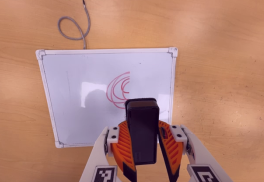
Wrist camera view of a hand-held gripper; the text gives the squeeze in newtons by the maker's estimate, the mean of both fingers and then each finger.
{"total": 11.9, "left": 11.1, "right": 12.6}